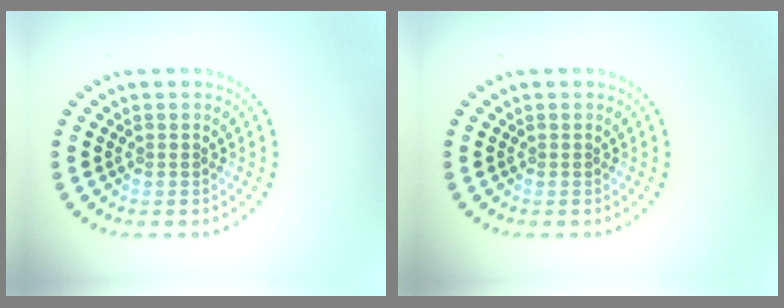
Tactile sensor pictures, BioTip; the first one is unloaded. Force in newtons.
{"total": 0.0}